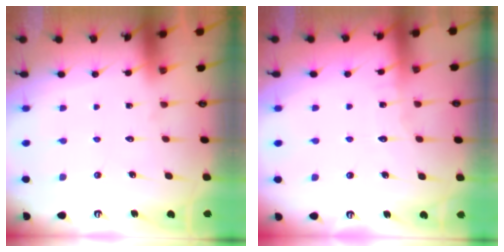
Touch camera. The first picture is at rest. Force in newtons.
{"total": 3.9, "press": 3.9, "slide": 0.5}